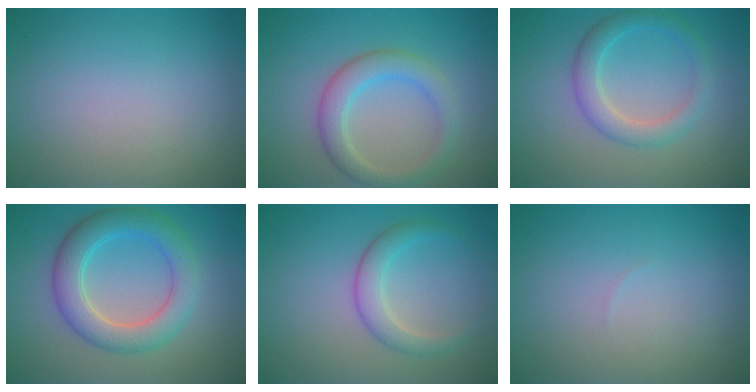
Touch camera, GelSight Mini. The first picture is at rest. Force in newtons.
{"total": 3.6, "press": 3.6, "slide": 0.0}
{"total": 3.0, "press": 3.0, "slide": 0.1}
{"total": 5.3, "press": 5.3, "slide": 0.2}
{"total": 2.7, "press": 2.7, "slide": 0.1}
{"total": 0.0}